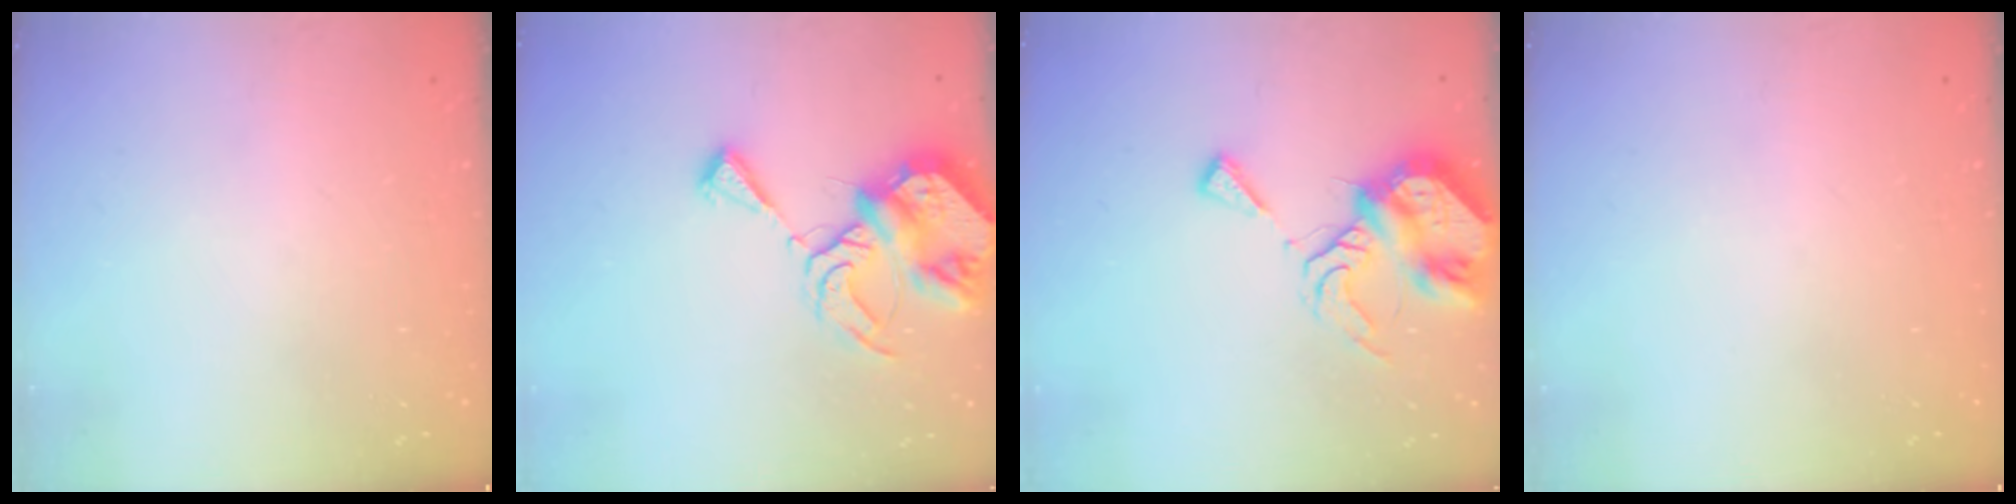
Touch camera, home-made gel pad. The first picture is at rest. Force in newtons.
{"total": 10.4, "press": 10.3, "slide": 1.3}
{"total": 12.2, "press": 12.1, "slide": 1.6}
{"total": 0.0}